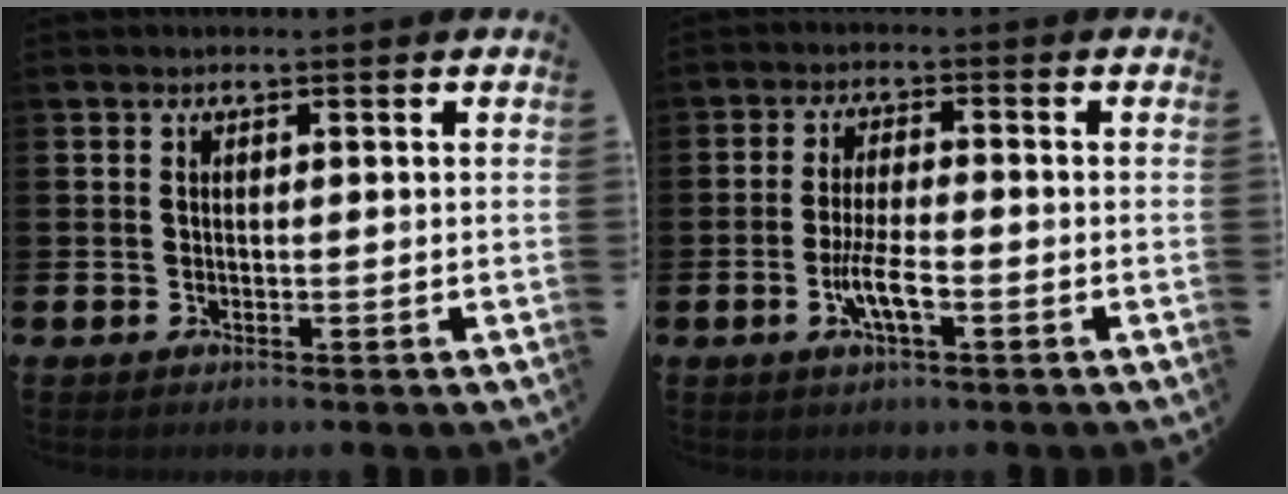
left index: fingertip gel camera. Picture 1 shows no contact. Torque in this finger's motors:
{"motor_torque": [0.27, 0.08, 0.21, 0.21]}